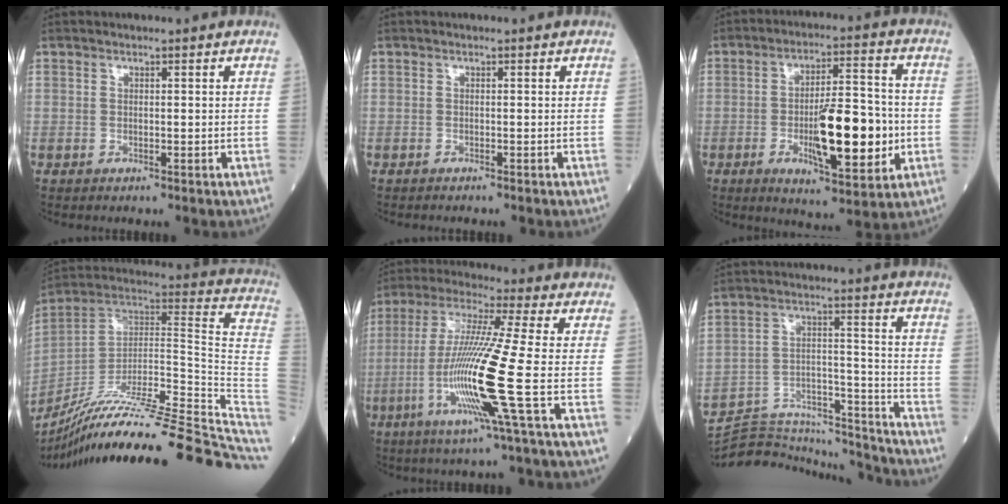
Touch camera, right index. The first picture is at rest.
{"total": 0.8, "force": [-0.7, -0.1, 0.3], "torque": [-0.004, 0.000, -0.008]}
{"total": 13.9, "force": [-2.7, 3.5, 13.2], "torque": [-0.214, 0.000, -0.037]}
{"total": 34.7, "force": [-28.5, -1.0, 19.8], "torque": [-0.167, -0.031, -0.419]}
{"total": 14.8, "force": [-4.0, -2.2, 14.1], "torque": [-0.289, -0.022, -0.086]}
{"total": 18.0, "force": [-17.7, 2.1, 2.5], "torque": [-0.051, 0.046, -0.265]}